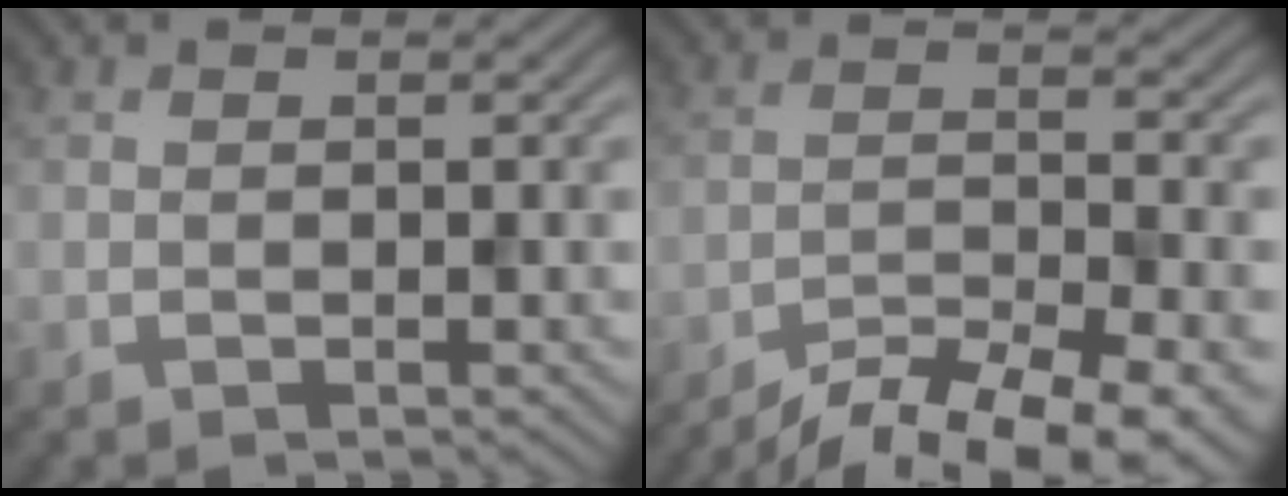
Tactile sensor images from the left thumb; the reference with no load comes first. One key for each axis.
{"total": 10.9, "fx": -9.5, "fy": 2.0, "fz": 5.1, "tx": -0.088, "ty": -0.014, "tz": -0.138}